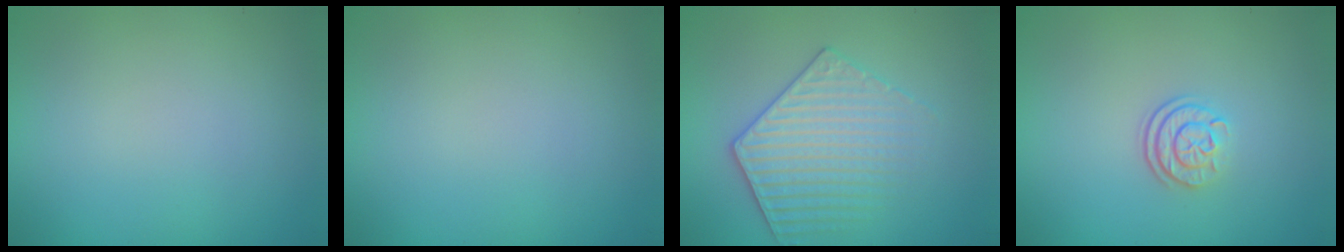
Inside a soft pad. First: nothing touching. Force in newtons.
{"total": 0.0}
{"total": 3.6, "press": 3.6, "slide": 0.7}
{"total": 2.4, "press": 1.8, "slide": 1.6}